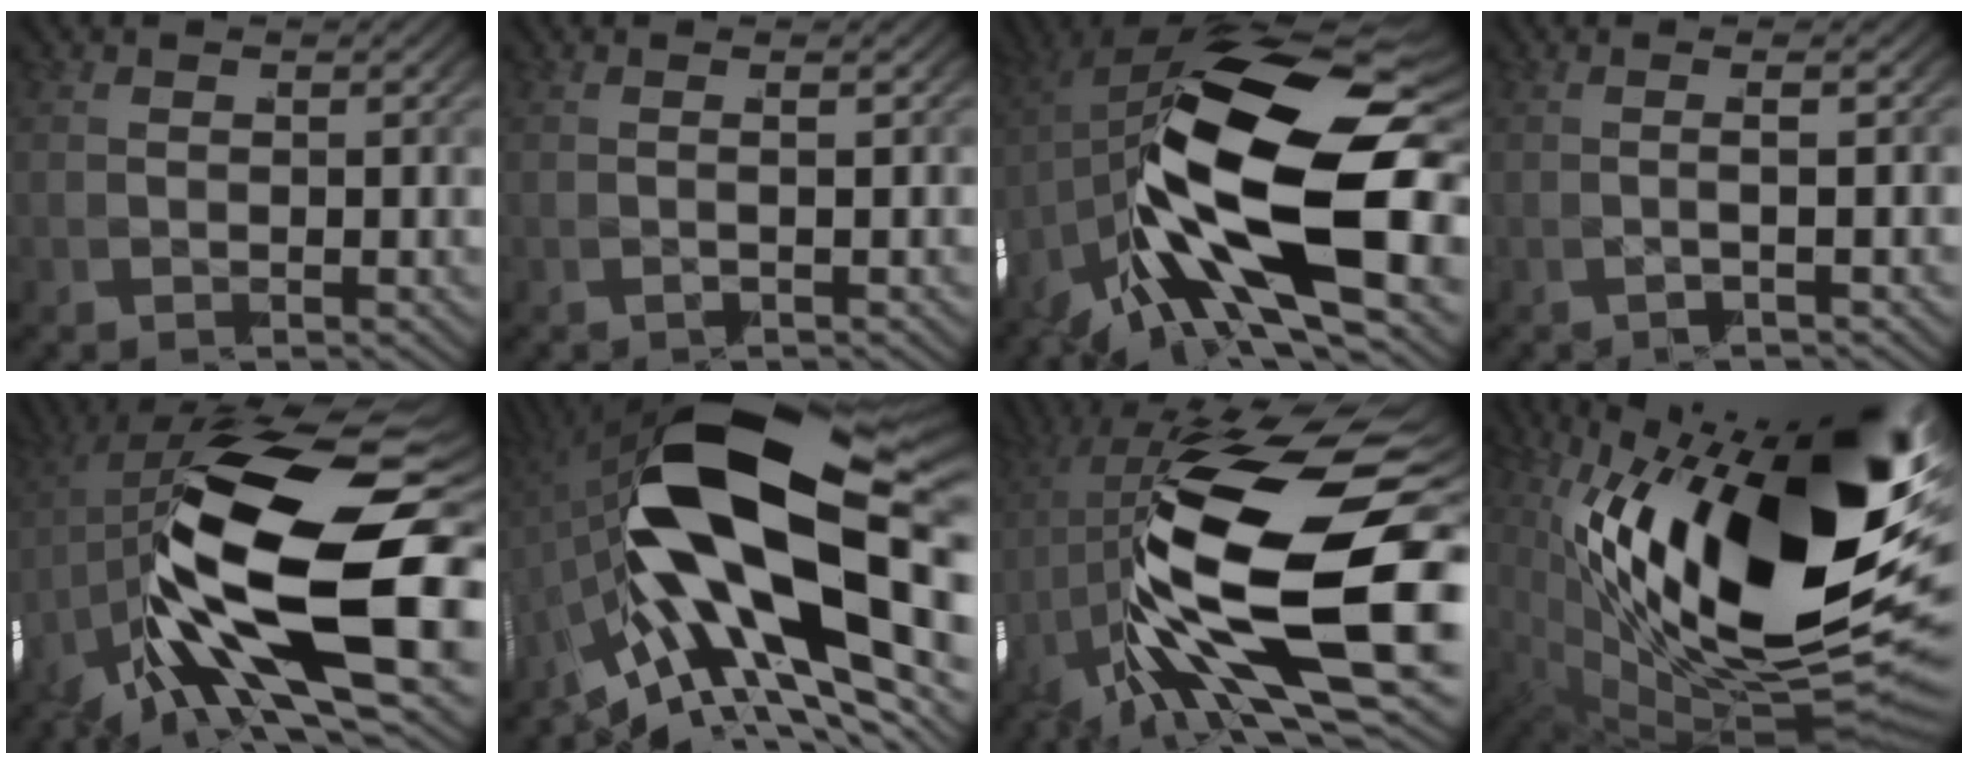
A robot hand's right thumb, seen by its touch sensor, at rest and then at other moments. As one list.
[{"total": 1.4, "force": [0.4, 0.0, 1.4], "torque": [-0.018, 0.010, 0.000]}, {"total": 20.2, "force": [-1.2, 10.7, 17.1], "torque": [-0.300, -0.018, -0.012]}, {"total": 1.9, "force": [0.1, -0.2, 1.9], "torque": [-0.026, 0.017, -0.010]}, {"total": 18.8, "force": [-1.0, 8.7, 16.6], "torque": [-0.295, -0.005, -0.007]}, {"total": 17.9, "force": [-0.2, 8.8, 15.7], "torque": [-0.319, -0.025, 0.008]}, {"total": 20.7, "force": [0.0, 9.4, 18.5], "torque": [-0.325, -0.005, 0.006]}, {"total": 23.9, "force": [0.2, 11.8, 20.8], "torque": [-0.358, -0.046, 0.035]}]